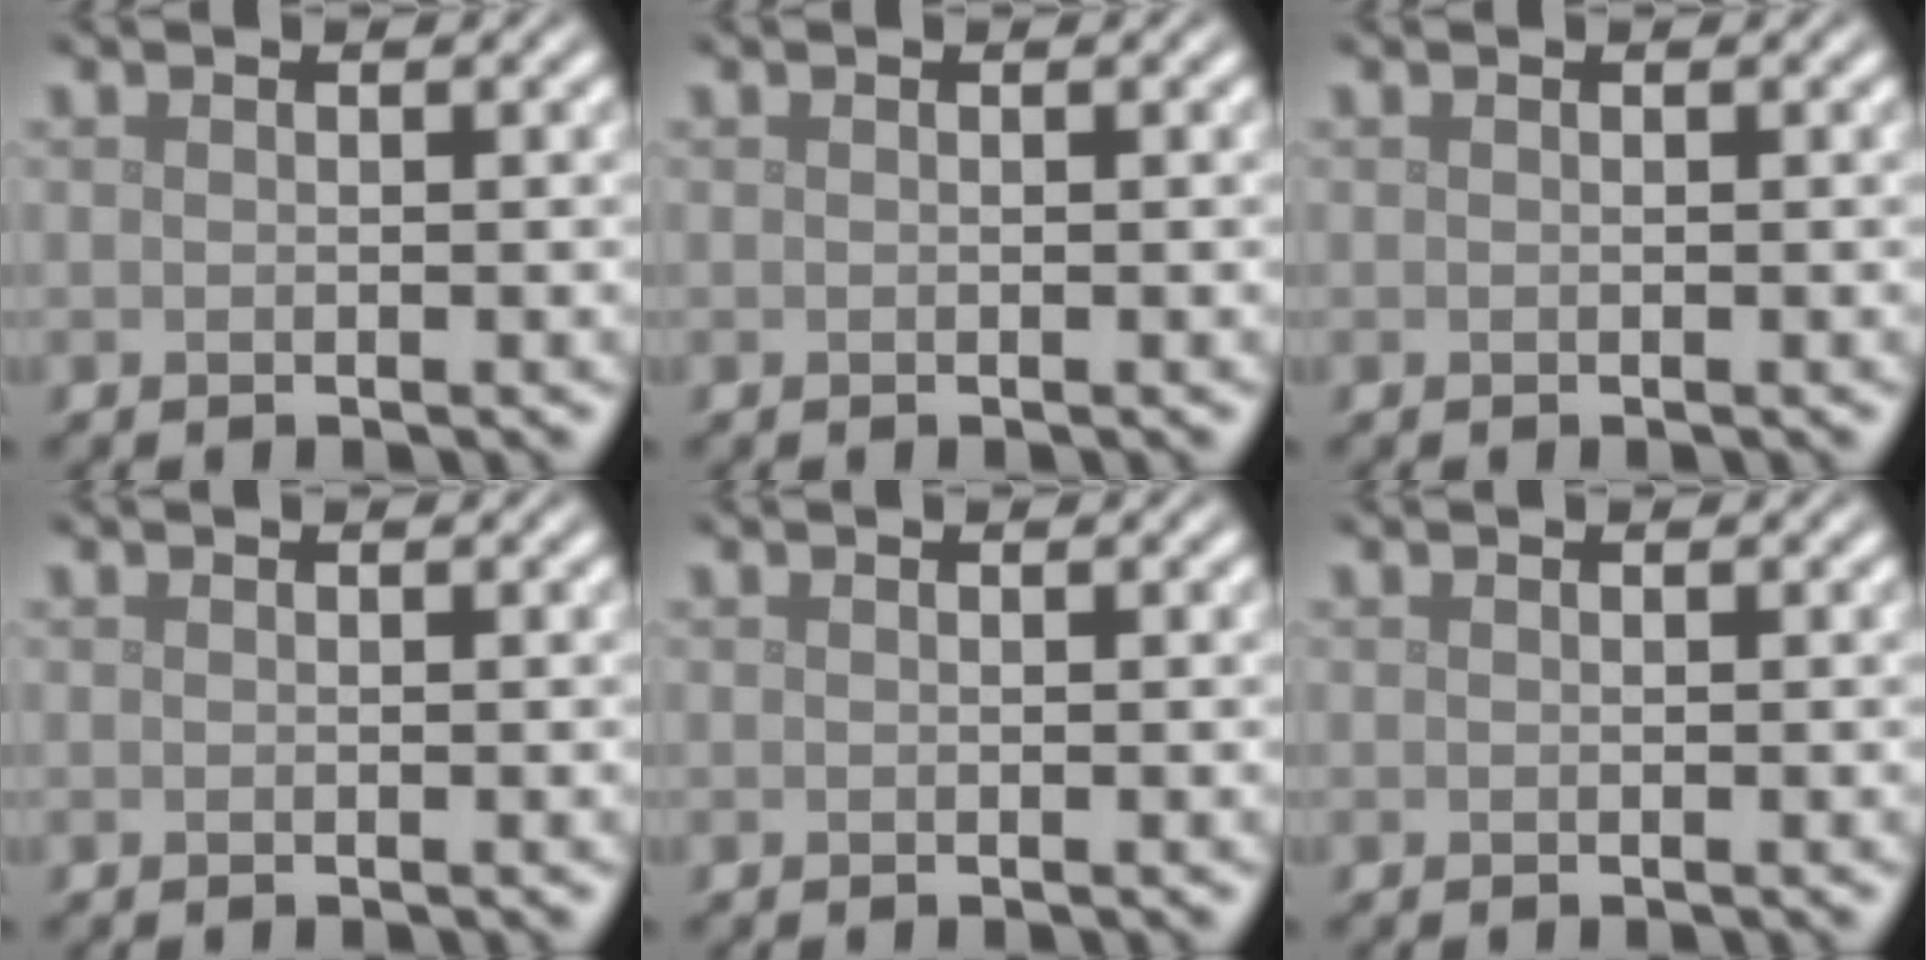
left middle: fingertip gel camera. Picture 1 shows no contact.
{"total": 0.0}
{"total": 0.0}
{"total": 0.0}
{"total": 0.0}
{"total": 0.0}